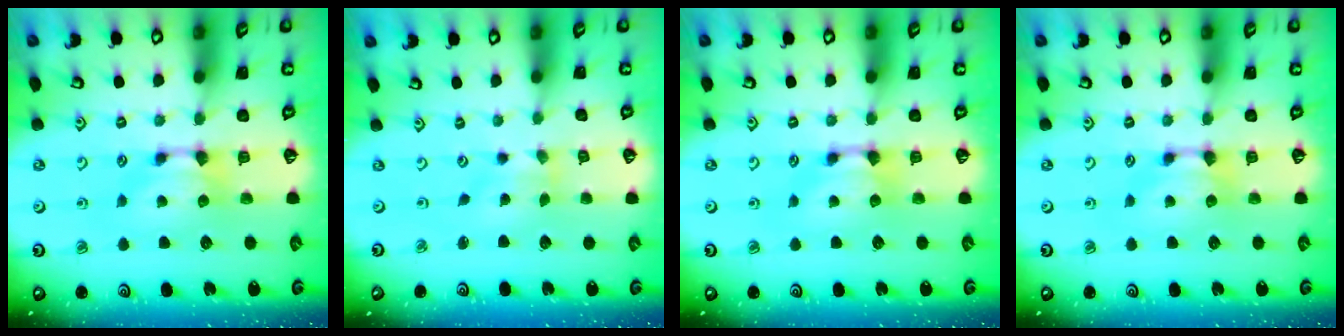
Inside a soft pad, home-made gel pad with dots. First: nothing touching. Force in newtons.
{"total": 1.7, "press": 1.3, "slide": 1.1}
{"total": 0.6, "press": 0.0, "slide": 0.6}
{"total": 0.0}